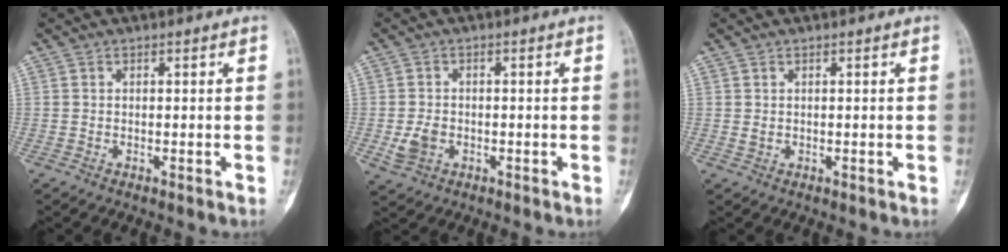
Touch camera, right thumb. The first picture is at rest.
{"total": 4.0, "force": [-1.0, 3.0, 2.5], "torque": [-0.045, 0.003, -0.013]}
{"total": 0.8, "force": [0.3, 0.6, 0.5], "torque": [-0.006, -0.002, 0.007]}